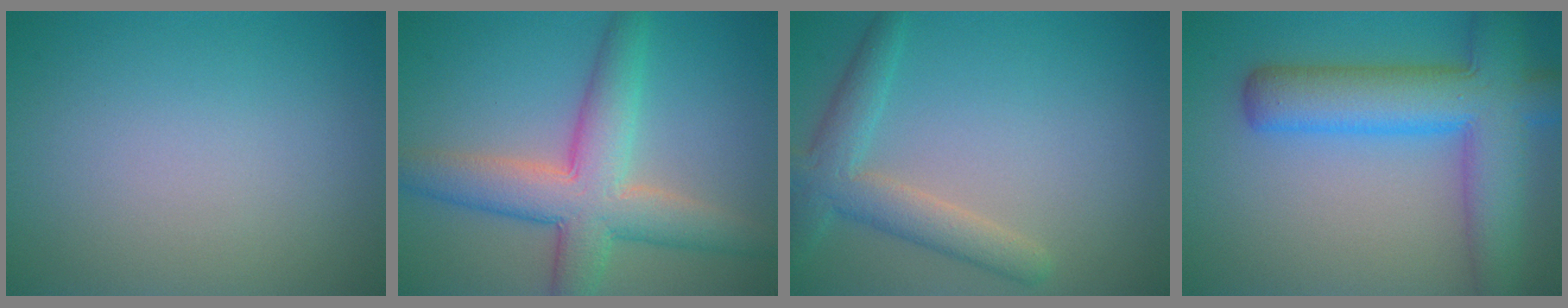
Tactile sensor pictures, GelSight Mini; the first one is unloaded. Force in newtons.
{"total": 7.2, "press": 7.2, "slide": 0.2}
{"total": 3.8, "press": 3.8, "slide": 0.2}
{"total": 8.9, "press": 8.9, "slide": 0.4}